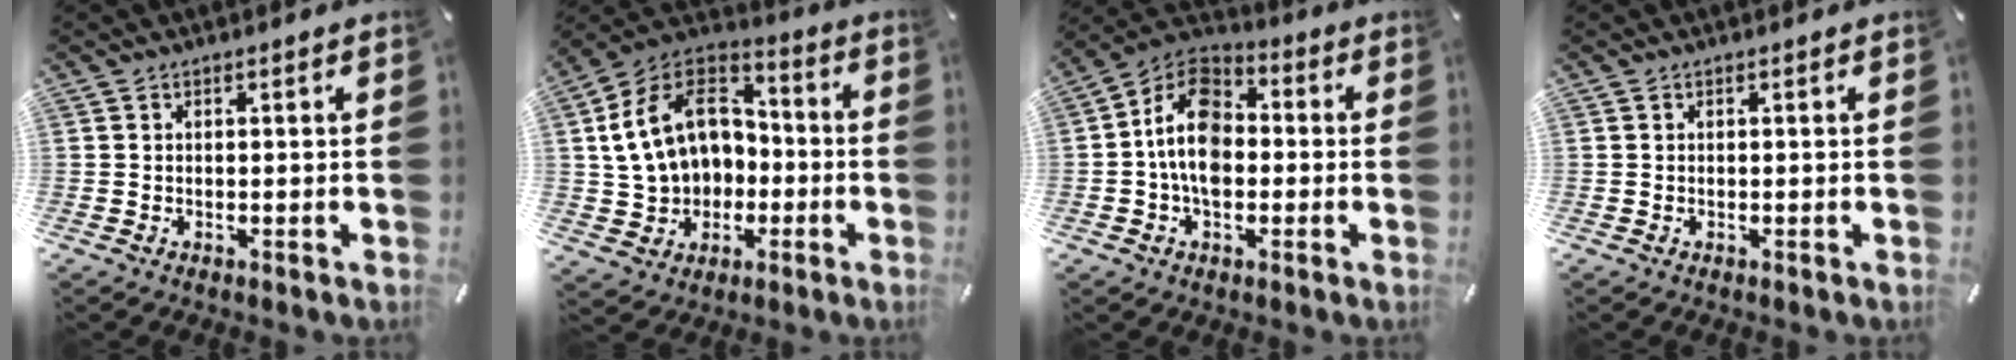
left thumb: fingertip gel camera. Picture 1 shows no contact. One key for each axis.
{"total": 16.9, "fx": 0.4, "fy": 14.1, "fz": 9.3, "tx": -0.197, "ty": 0.011, "tz": 0.016}
{"total": 12.4, "fx": -1.6, "fy": 8.6, "fz": 8.8, "tx": -0.174, "ty": 0.010, "tz": -0.034}
{"total": 0.0}